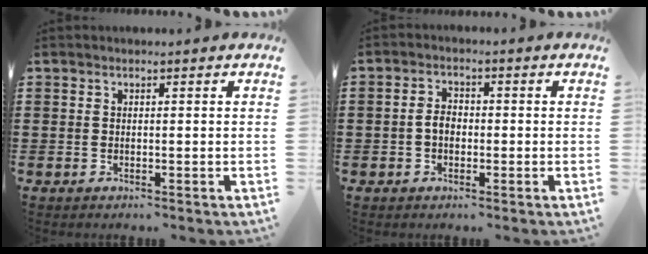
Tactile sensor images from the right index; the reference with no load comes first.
{"total": 2.8, "force": [-0.6, 1.8, 2.0], "torque": [-0.040, 0.004, -0.012]}